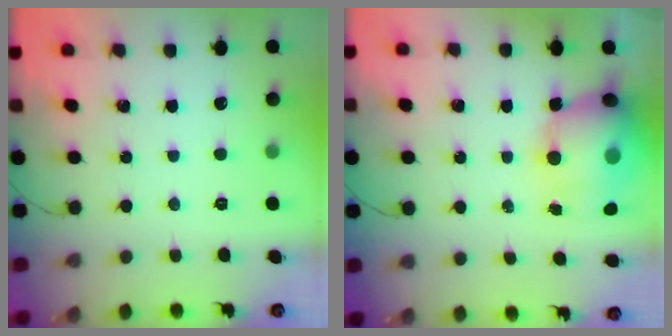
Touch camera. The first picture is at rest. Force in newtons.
{"total": 16.0, "press": 15.5, "slide": 3.9}